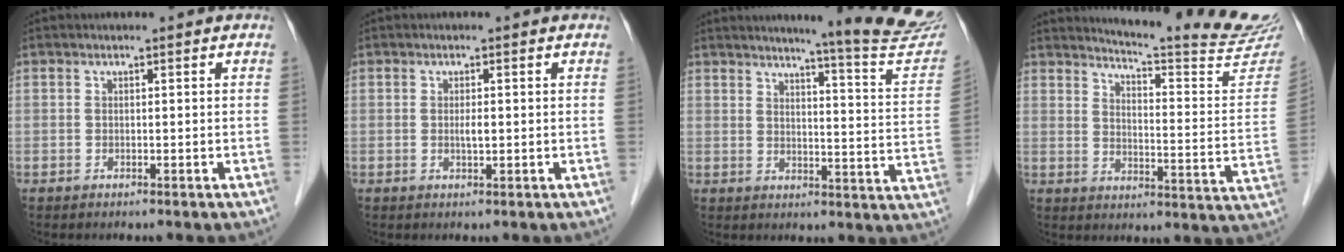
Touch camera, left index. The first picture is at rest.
{"total": 1.3, "force": [0.0, 0.3, 1.3], "torque": [-0.025, 0.000, 0.001]}
{"total": 17.1, "force": [15.7, -0.9, 6.6], "torque": [-0.079, -0.100, 0.172]}
{"total": 20.2, "force": [19.3, -0.6, 5.7], "torque": [-0.089, -0.120, 0.230]}